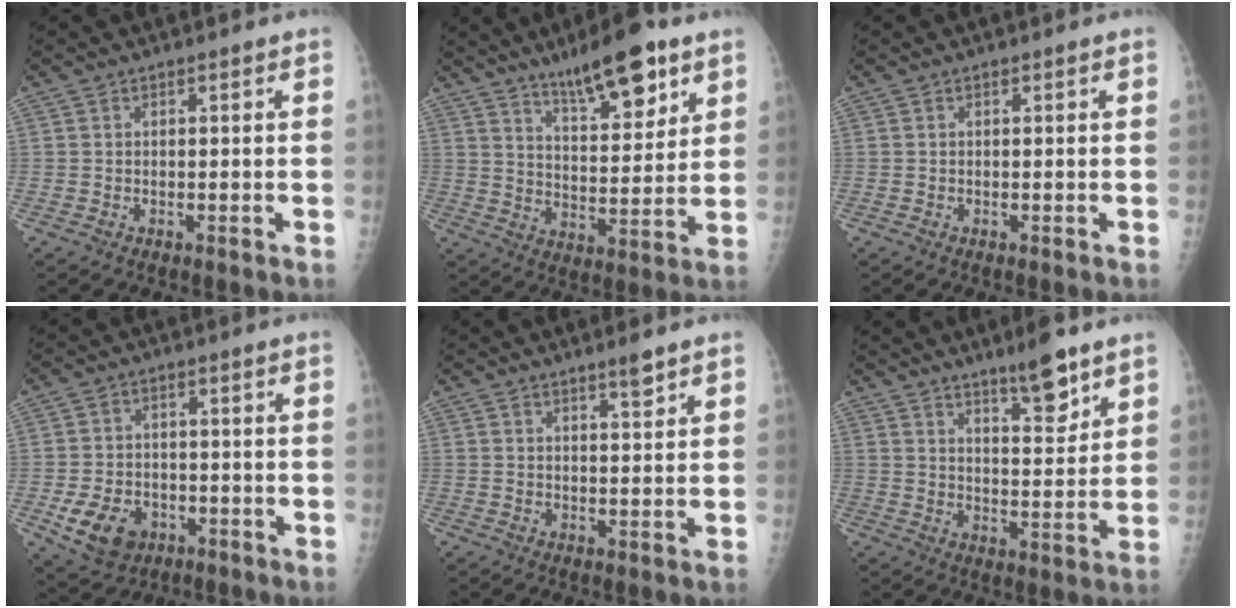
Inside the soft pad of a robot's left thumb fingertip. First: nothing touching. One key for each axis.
{"total": 14.1, "fx": 9.3, "fy": 4.2, "fz": 9.8, "tx": -0.126, "ty": -0.053, "tz": 0.153}
{"total": 0.0}
{"total": 9.2, "fx": -3.5, "fy": 6.9, "fz": 4.9, "tx": -0.077, "ty": 0.015, "tz": -0.049}
{"total": 3.1, "fx": 2.3, "fy": 0.3, "fz": 2.0, "tx": -0.028, "ty": -0.018, "tz": 0.038}
{"total": 8.9, "fx": 6.3, "fy": 2.1, "fz": 6.0, "tx": -0.078, "ty": -0.046, "tz": 0.102}